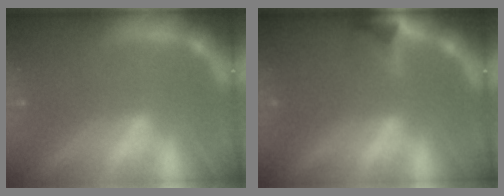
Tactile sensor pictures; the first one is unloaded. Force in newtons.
{"total": 3.4}